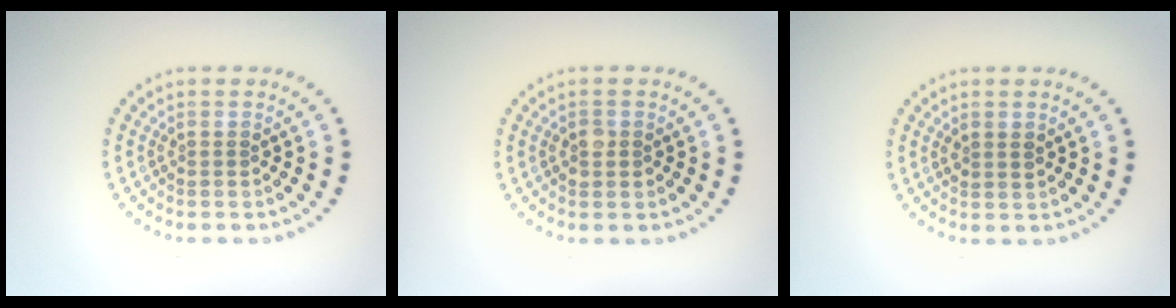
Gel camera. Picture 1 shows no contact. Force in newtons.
{"total": 1.3, "press": 1.3, "slide": 0.2}
{"total": 1.1, "press": 1.0, "slide": 0.5}